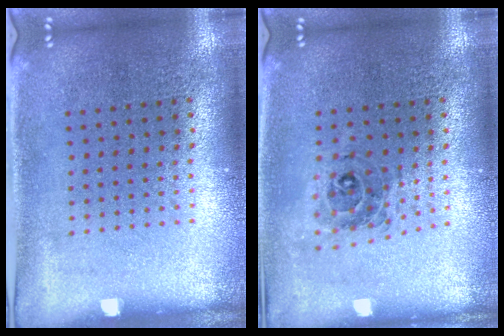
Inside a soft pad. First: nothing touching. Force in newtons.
{"total": 0.6, "press": 0.6, "slide": 0.2}